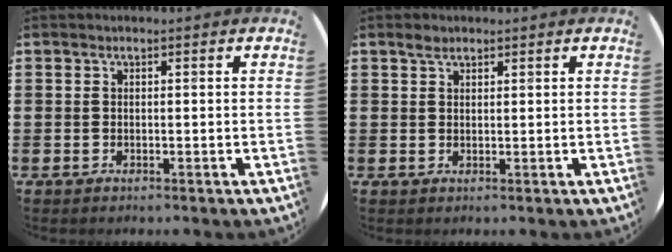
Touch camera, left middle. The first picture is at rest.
{"total": 1.4, "force": [1.1, 0.6, 0.5], "torque": [-0.004, 0.000, 0.020]}